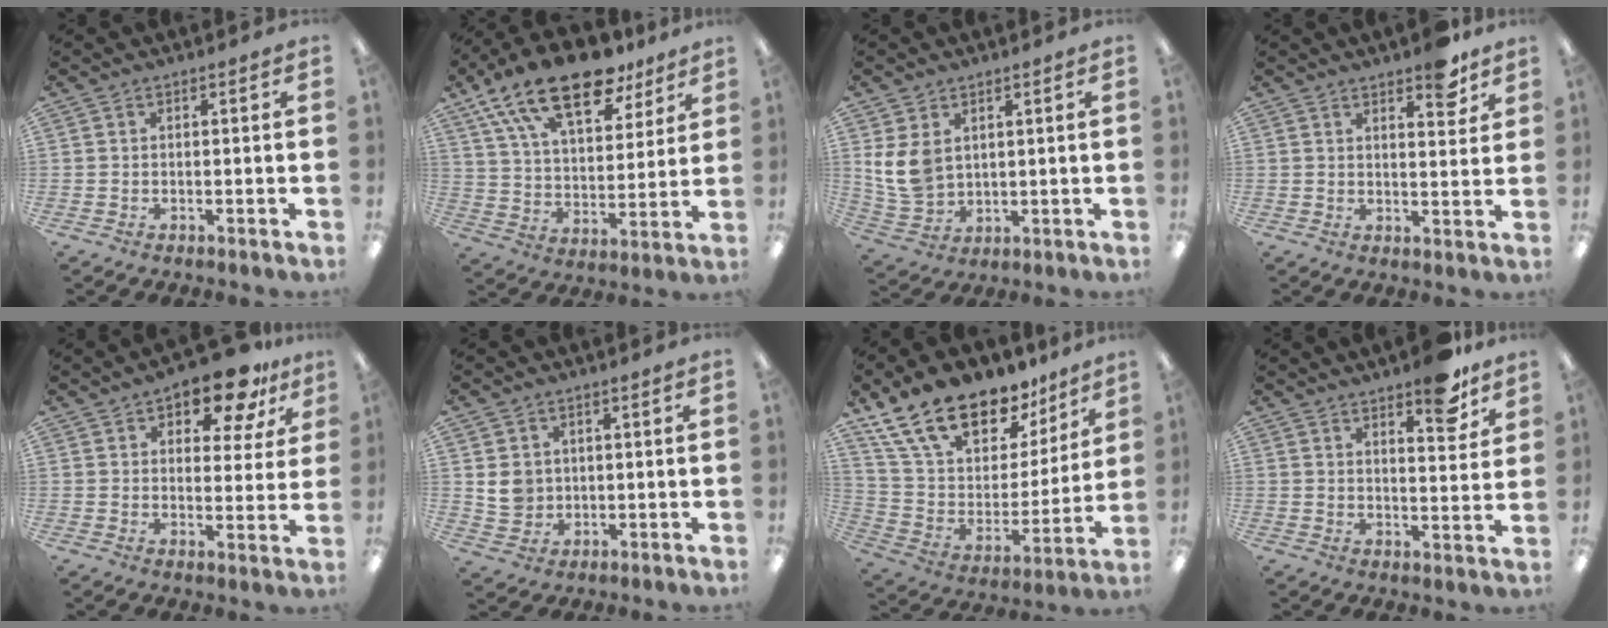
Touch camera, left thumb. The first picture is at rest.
{"total": 20.2, "force": [14.1, 8.8, 11.5], "torque": [-0.202, -0.073, 0.247]}
{"total": 8.7, "force": [2.8, 6.4, 5.1], "torque": [-0.122, -0.004, 0.054]}
{"total": 7.0, "force": [5.1, 2.8, 3.9], "torque": [-0.033, -0.029, 0.082]}
{"total": 11.9, "force": [8.7, 5.1, 6.4], "torque": [-0.087, -0.044, 0.150]}
{"total": 5.4, "force": [1.2, 5.0, 1.8], "torque": [-0.019, 0.003, 0.023]}
{"total": 20.9, "force": [15.9, 10.1, 9.0], "torque": [-0.167, -0.104, 0.291]}
{"total": 8.9, "force": [6.8, 2.7, 5.0], "torque": [-0.050, -0.042, 0.112]}